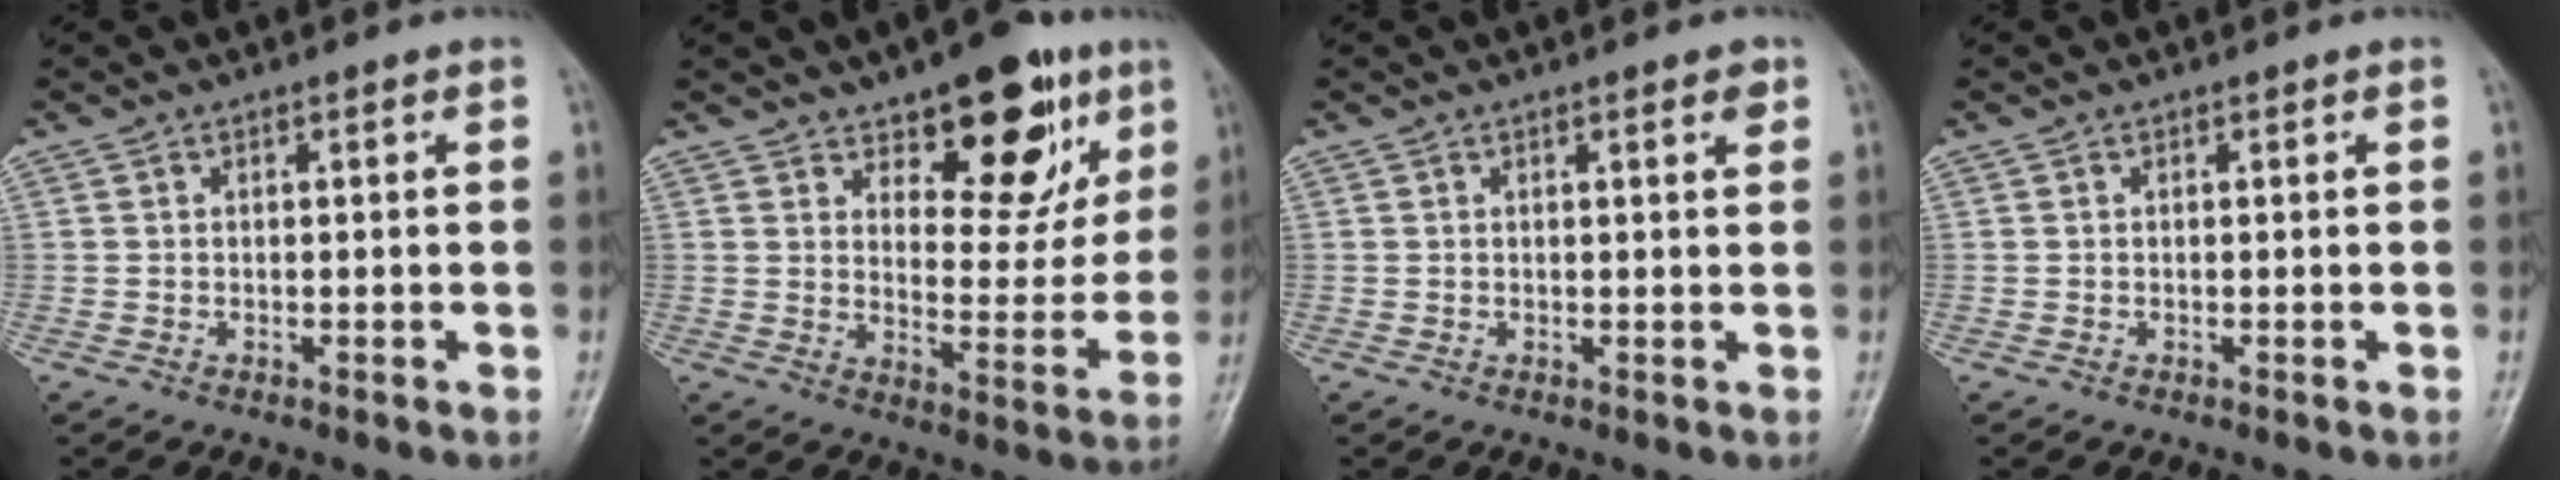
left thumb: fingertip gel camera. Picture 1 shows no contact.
{"total": 15.8, "force": [9.0, 7.5, 10.6], "torque": [-0.086, -0.049, 0.131]}
{"total": 1.7, "force": [1.0, 0.4, 1.3], "torque": [-0.015, -0.003, 0.011]}
{"total": 0.0}